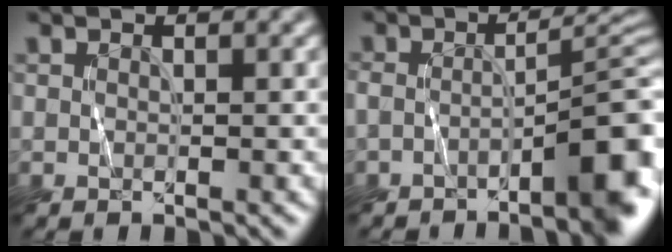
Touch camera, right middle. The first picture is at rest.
{"total": 6.1, "force": [-3.3, 1.0, 5.1], "torque": [-0.069, 0.007, -0.049]}